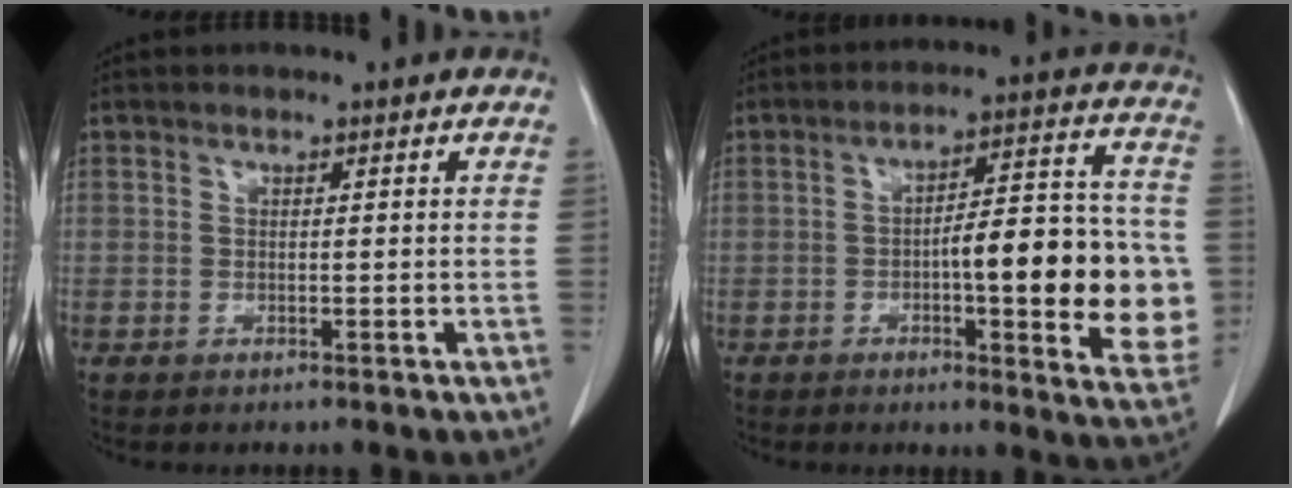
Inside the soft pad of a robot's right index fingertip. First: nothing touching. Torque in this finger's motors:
{"motor_torque": [1.33, -0.68, 0.44, 0.14]}